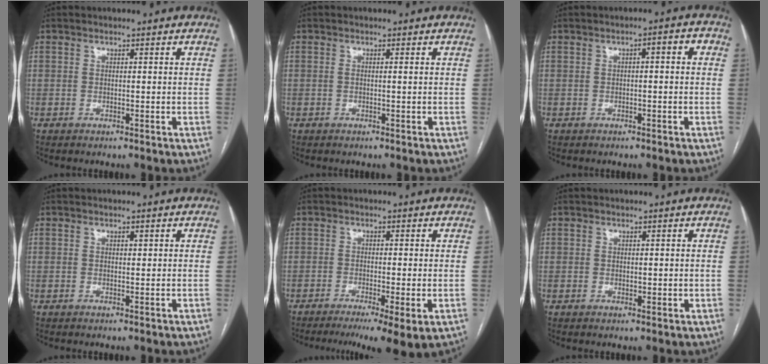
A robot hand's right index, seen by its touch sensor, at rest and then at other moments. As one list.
[{"total": 0.6, "force": [0.1, -0.1, 0.6], "torque": [-0.014, -0.001, 0.001]}, {"total": 2.9, "force": [0.3, 0.8, 2.8], "torque": [-0.036, 0.018, 0.003]}, {"total": 0.7, "force": [0.4, 0.2, 0.6], "torque": [-0.009, -0.002, 0.005]}, {"total": 8.1, "force": [-4.9, 0.9, 6.5], "torque": [-0.090, -0.018, -0.081]}, {"total": 1.2, "force": [0.4, 0.8, 0.7], "torque": [-0.008, -0.005, 0.009]}]